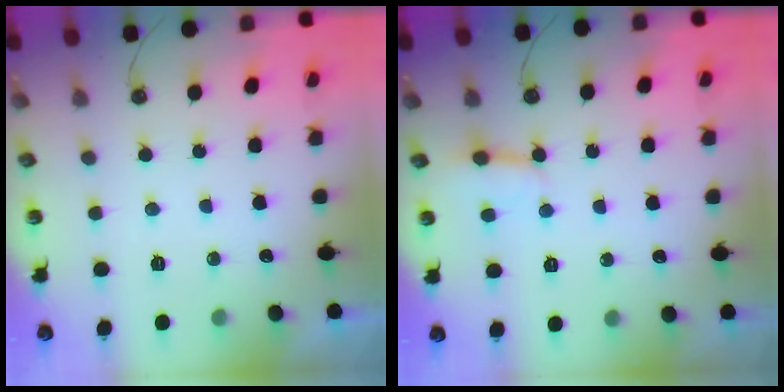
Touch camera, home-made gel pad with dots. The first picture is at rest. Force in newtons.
{"total": 2.8, "press": 2.8, "slide": 0.2}